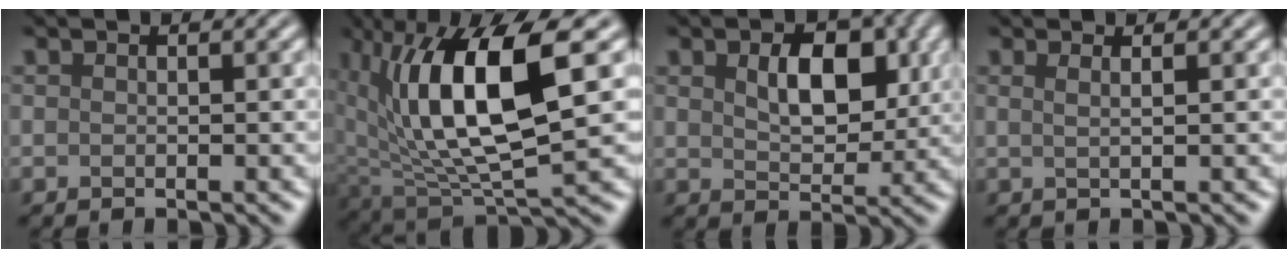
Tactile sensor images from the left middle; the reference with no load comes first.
{"total": 8.9, "force": [0.9, 3.2, 8.3], "torque": [-0.184, -0.035, 0.062]}
{"total": 1.9, "force": [0.4, 0.6, 1.7], "torque": [-0.059, -0.024, 0.044]}
{"total": 0.9, "force": [0.4, -0.1, 0.7], "torque": [-0.020, 0.002, 0.004]}